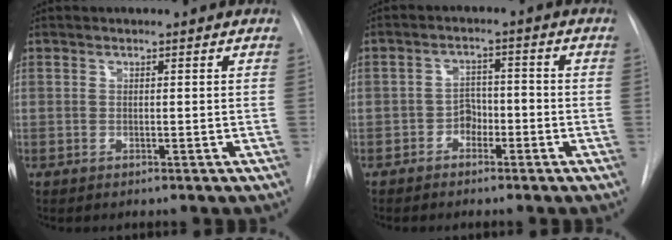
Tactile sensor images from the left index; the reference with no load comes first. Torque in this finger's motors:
{"motor_torque": [0.02, 0.25, -0.01, 0.00]}